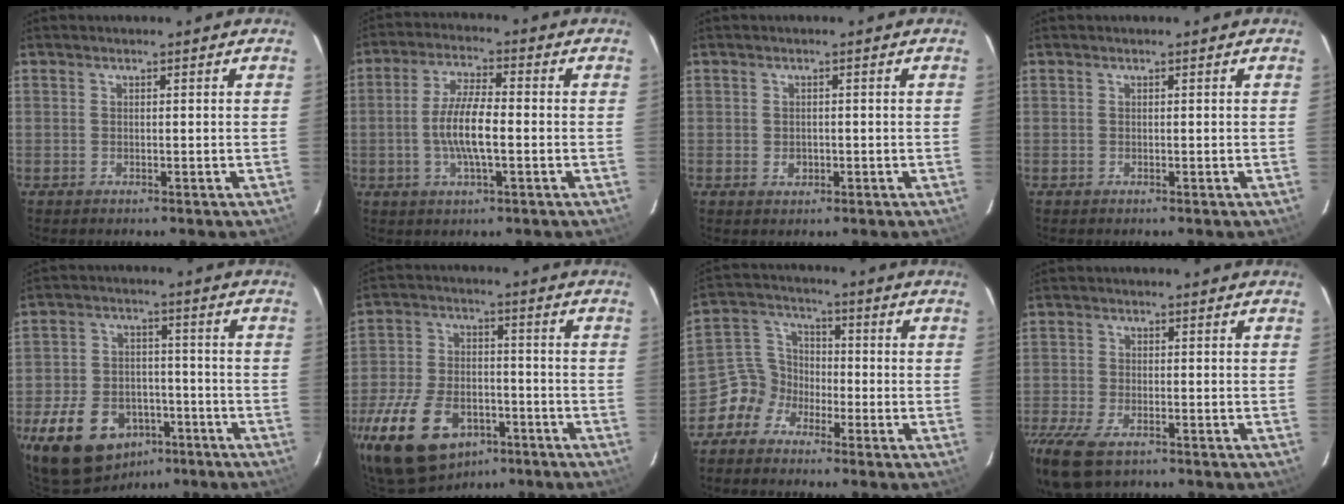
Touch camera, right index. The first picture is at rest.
{"total": 8.2, "force": [-1.5, 1.9, 7.8], "torque": [-0.153, 0.003, -0.030]}
{"total": 1.8, "force": [-0.4, 1.6, 0.7], "torque": [-0.011, 0.002, -0.003]}
{"total": 0.0}
{"total": 15.8, "force": [-8.9, 10.5, 7.7], "torque": [-0.188, 0.012, -0.125]}
{"total": 20.8, "force": [-11.6, 12.6, 11.9], "torque": [-0.277, -0.016, -0.188]}
{"total": 6.5, "force": [-4.1, 4.9, 0.8], "torque": [-0.019, 0.033, -0.096]}
{"total": 11.9, "force": [-8.1, 5.2, 7.0], "torque": [-0.180, -0.048, -0.151]}